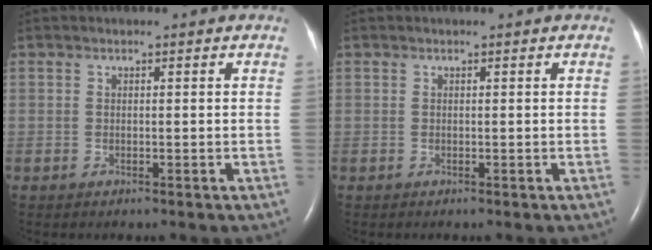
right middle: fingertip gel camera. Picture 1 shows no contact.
{"total": 0.0}